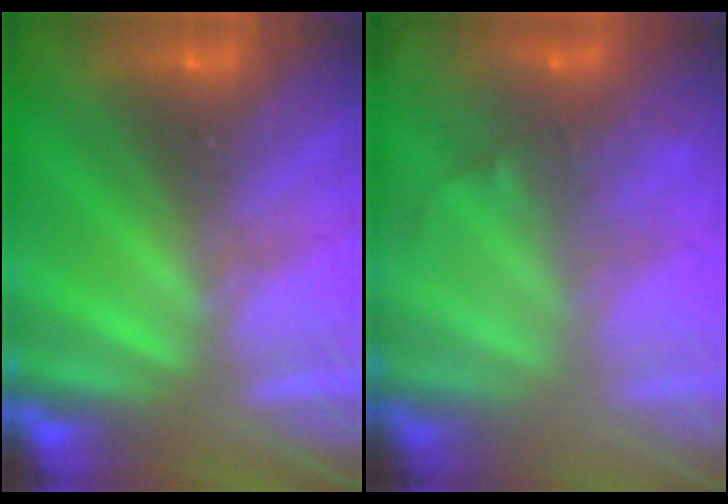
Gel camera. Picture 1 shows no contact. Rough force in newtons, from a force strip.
{"total": 9.4}